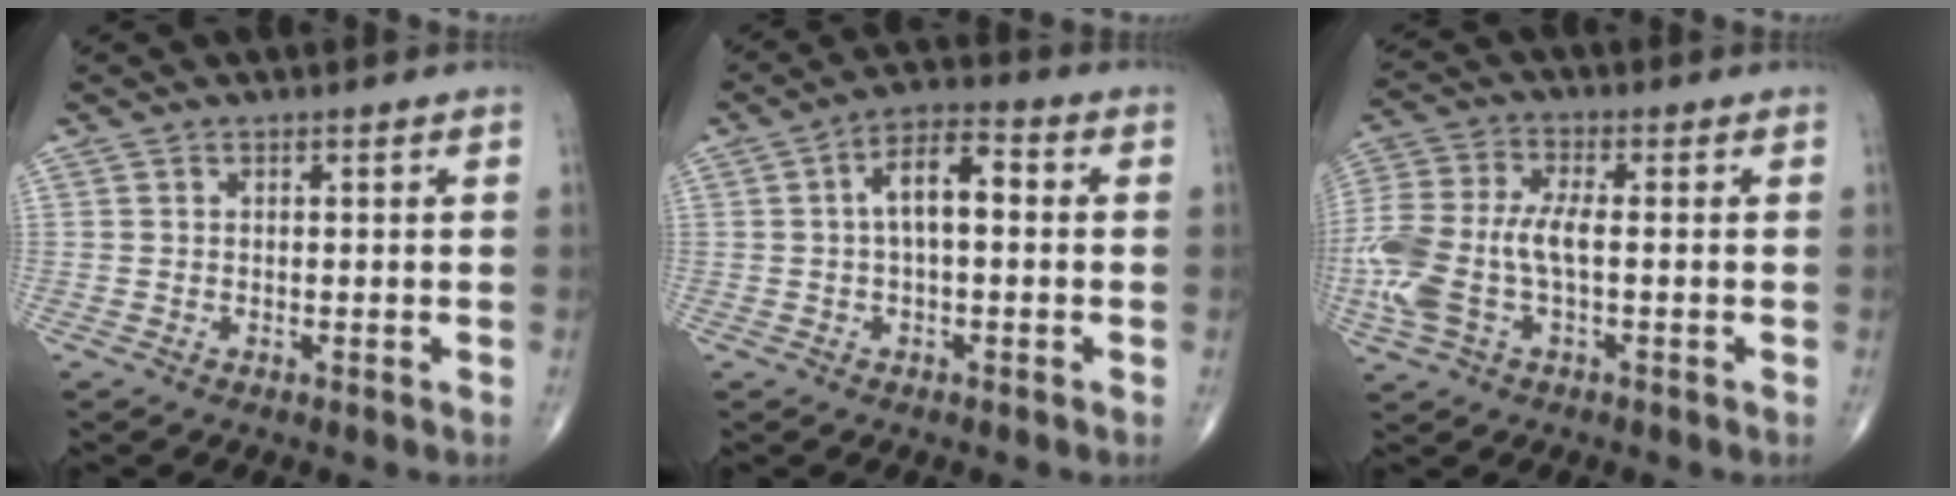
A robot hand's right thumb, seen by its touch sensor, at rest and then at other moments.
{"total": 8.0, "force": [0.7, 3.6, 7.1], "torque": [-0.120, 0.030, 0.004]}
{"total": 13.3, "force": [-2.1, 6.1, 11.6], "torque": [-0.287, 0.017, -0.039]}